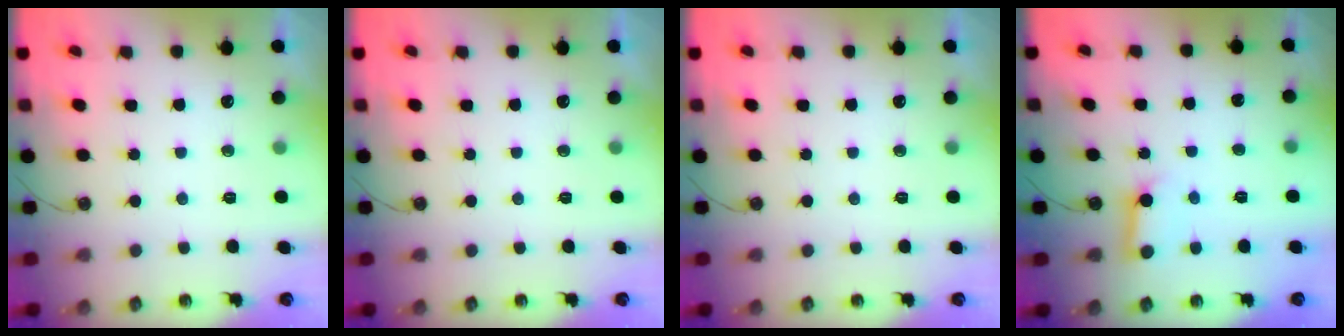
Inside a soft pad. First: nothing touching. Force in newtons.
{"total": 0.0}
{"total": 0.0}
{"total": 7.4, "press": 7.3, "slide": 0.9}